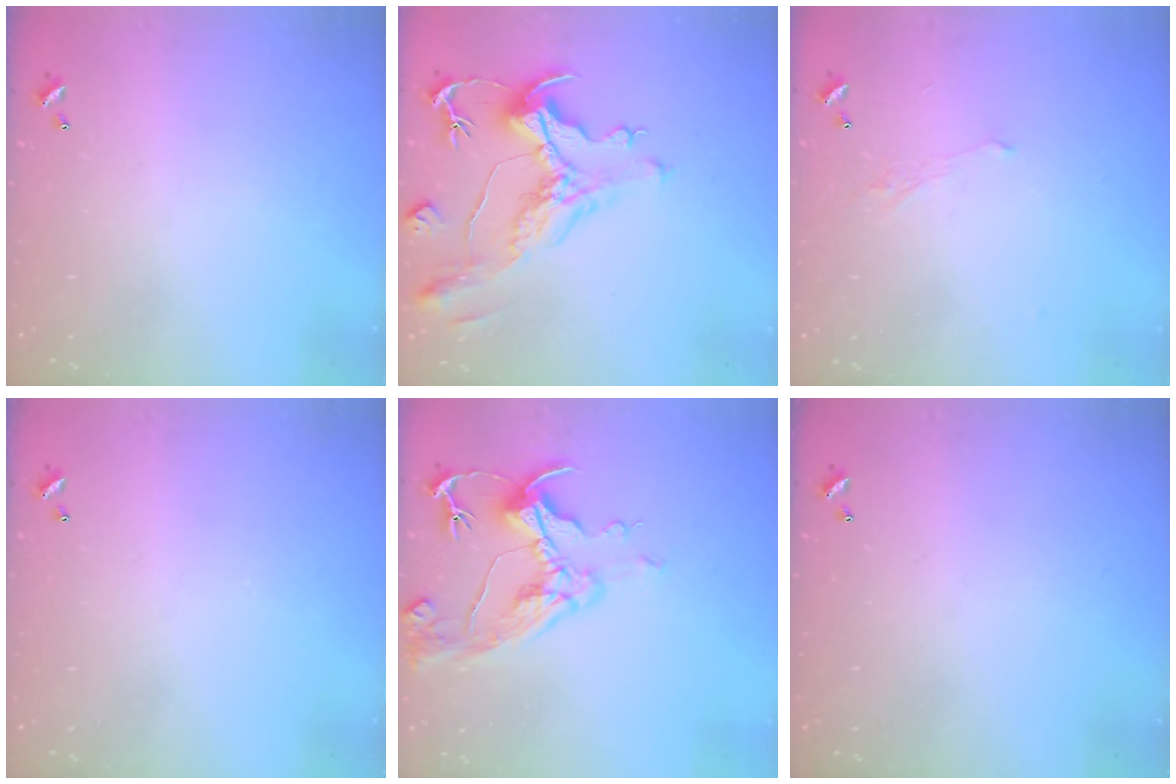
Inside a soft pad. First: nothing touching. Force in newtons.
{"total": 1.9, "press": 0.9, "slide": 1.7}
{"total": 1.7, "press": 1.6, "slide": 0.6}
{"total": 0.0}
{"total": 9.6, "press": 9.5, "slide": 1.5}
{"total": 0.0}